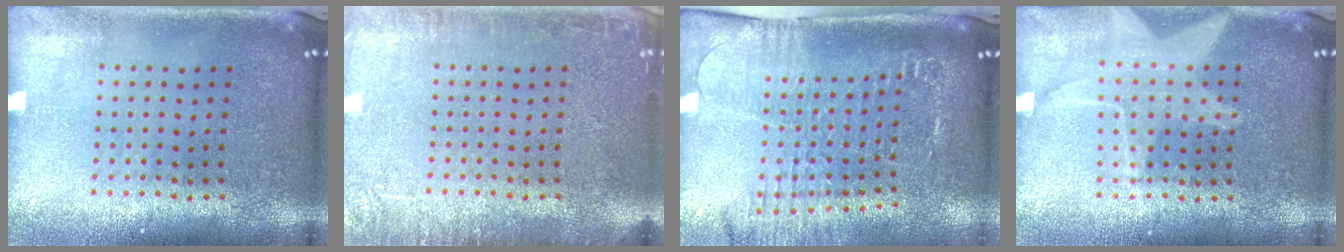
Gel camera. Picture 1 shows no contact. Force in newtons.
{"total": 2.6, "press": 2.5, "slide": 0.5}
{"total": 1.9, "press": 1.8, "slide": 0.8}
{"total": 1.6, "press": 1.6, "slide": 0.2}